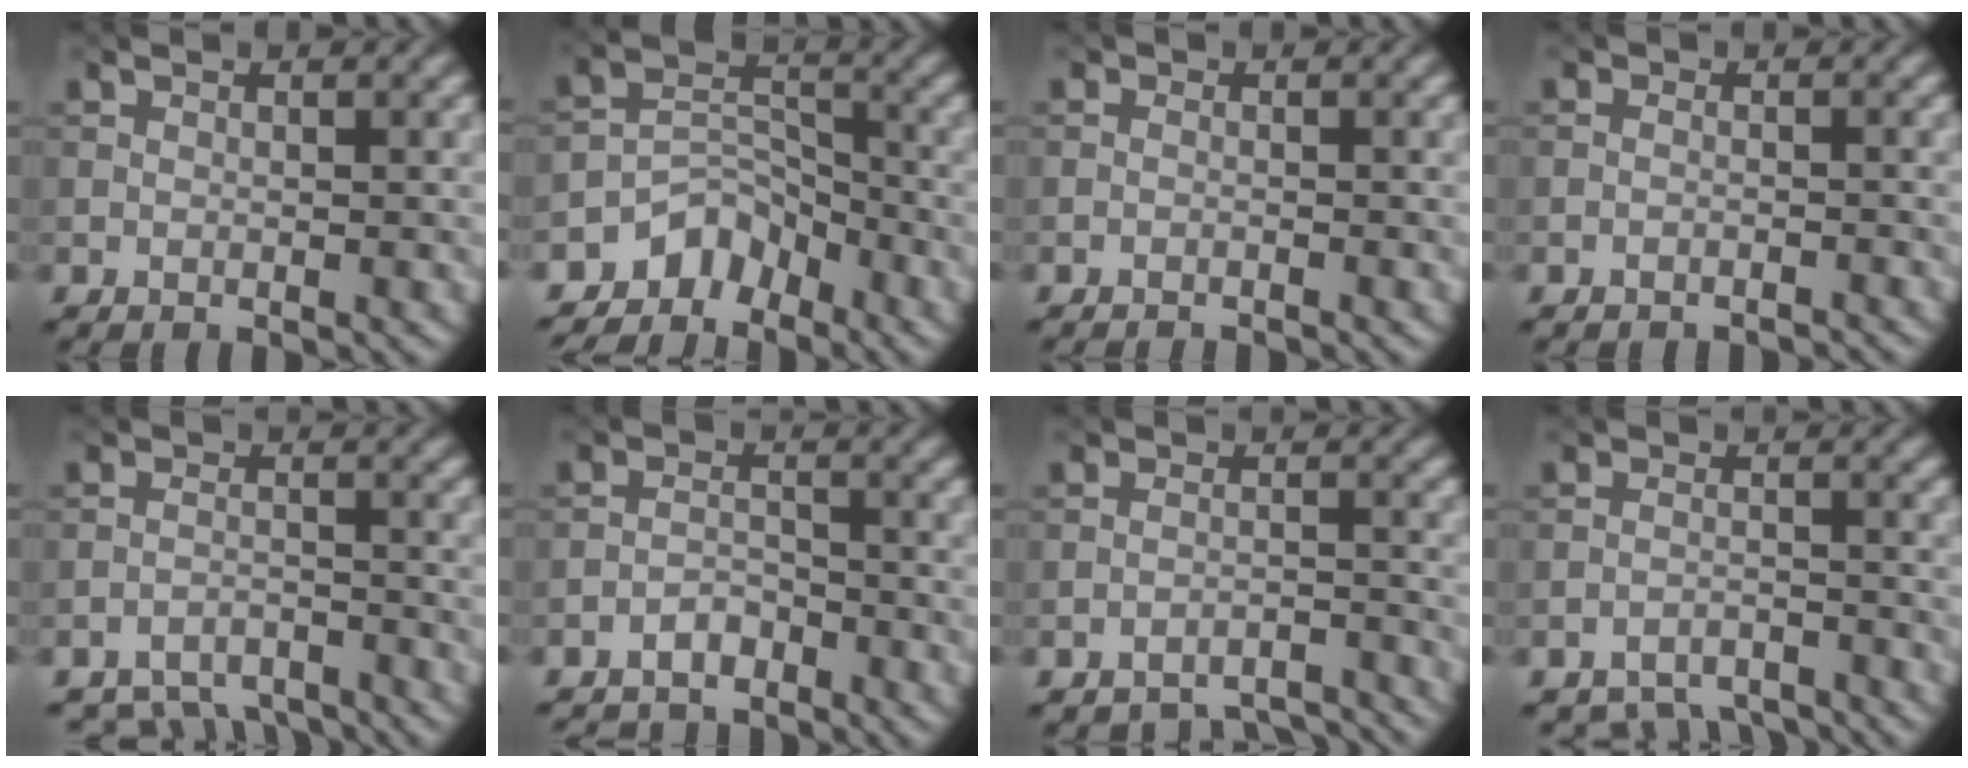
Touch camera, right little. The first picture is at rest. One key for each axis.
{"total": 4.5, "fx": -3.7, "fy": 2.4, "fz": 1.1, "tx": -0.003, "ty": 0.005, "tz": -0.072}
{"total": 1.5, "fx": -1.5, "fy": 0.2, "fz": 0.3, "tx": -0.003, "ty": -0.001, "tz": -0.022}
{"total": 2.1, "fx": -2.0, "fy": 0.3, "fz": 0.2, "tx": 0.001, "ty": 0.001, "tz": -0.032}
{"total": 6.4, "fx": -6.1, "fy": 1.8, "fz": 1.1, "tx": -0.018, "ty": -0.011, "tz": -0.098}
{"total": 3.0, "fx": -2.7, "fy": 1.3, "fz": 0.6, "tx": -0.006, "ty": 0.003, "tz": -0.056}
{"total": 6.5, "fx": -6.3, "fy": 1.5, "fz": 0.7, "tx": -0.005, "ty": -0.005, "tz": -0.086}
{"total": 5.0, "fx": -4.8, "fy": 1.4, "fz": 0.7, "tx": -0.008, "ty": -0.006, "tz": -0.081}